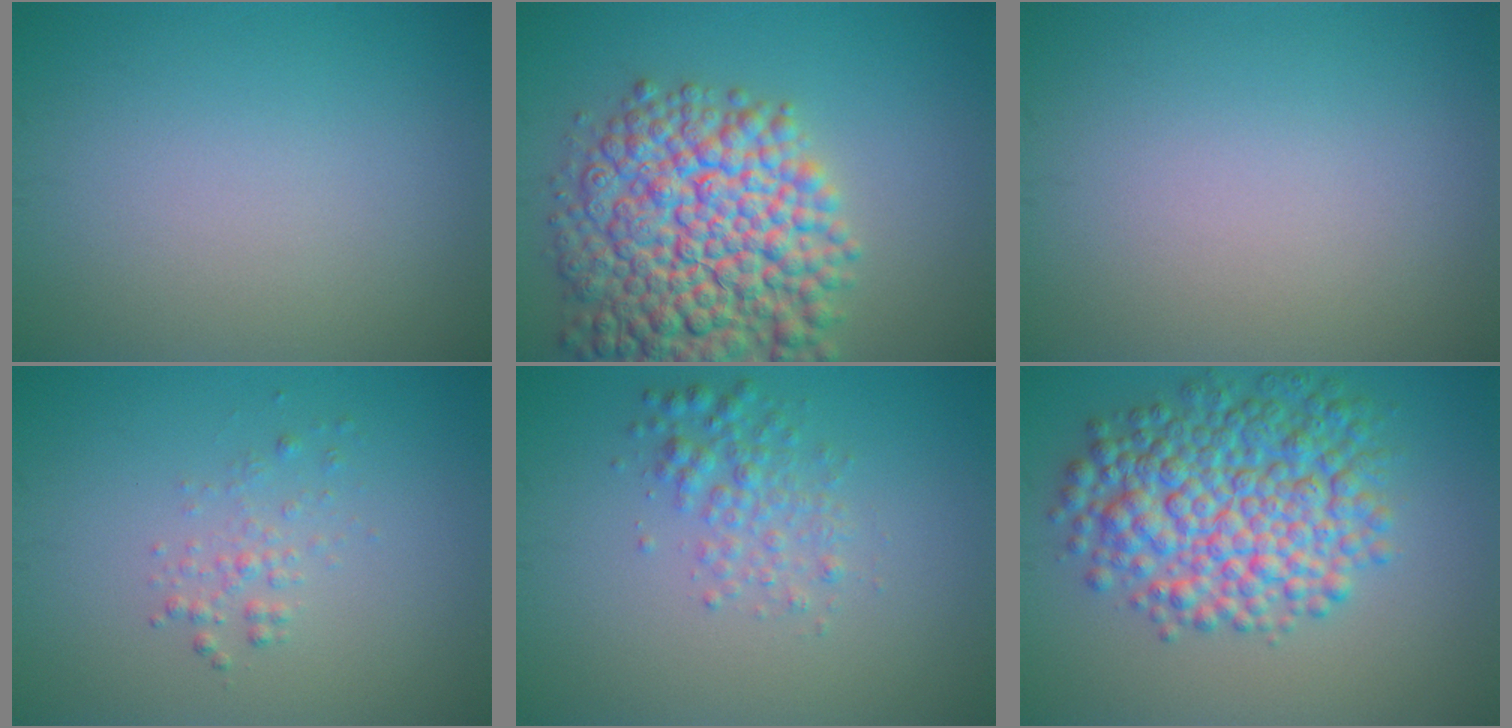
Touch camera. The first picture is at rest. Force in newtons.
{"total": 12.1, "press": 12.1, "slide": 0.5}
{"total": 0.0}
{"total": 1.4, "press": 1.4, "slide": 0.0}
{"total": 2.5, "press": 2.5, "slide": 0.0}
{"total": 8.5, "press": 8.5, "slide": 0.1}